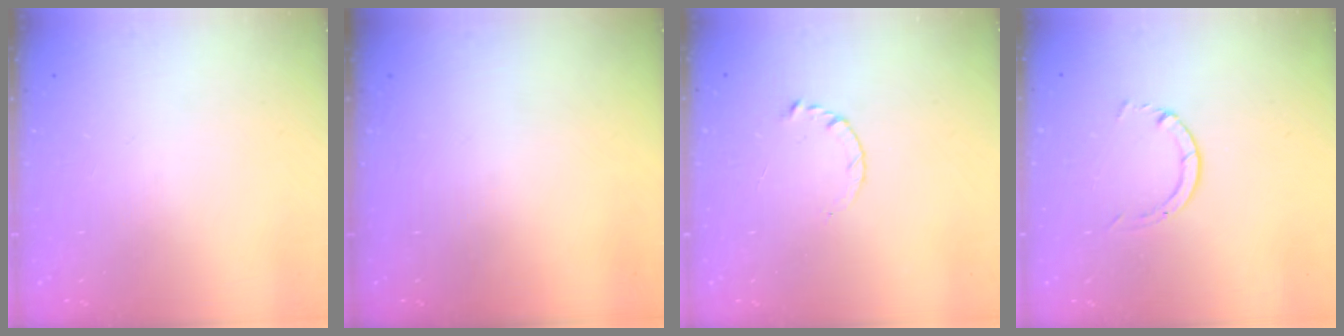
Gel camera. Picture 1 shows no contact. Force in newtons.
{"total": 0.0}
{"total": 3.9, "press": 3.9, "slide": 0.5}
{"total": 1.3, "press": 1.2, "slide": 0.3}